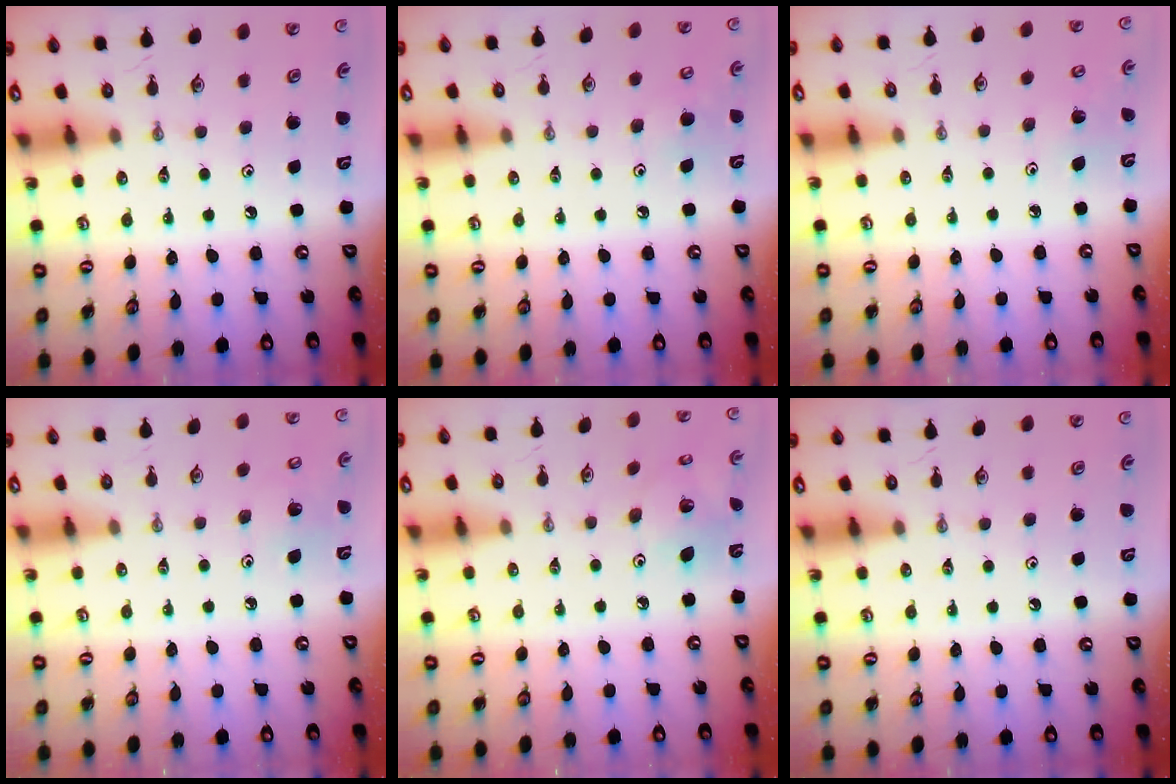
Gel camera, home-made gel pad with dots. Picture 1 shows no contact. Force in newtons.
{"total": 6.4, "press": 6.4, "slide": 0.7}
{"total": 4.6, "press": 4.6, "slide": 0.3}
{"total": 6.0, "press": 6.0, "slide": 0.8}
{"total": 6.8, "press": 6.8, "slide": 0.2}
{"total": 0.0}